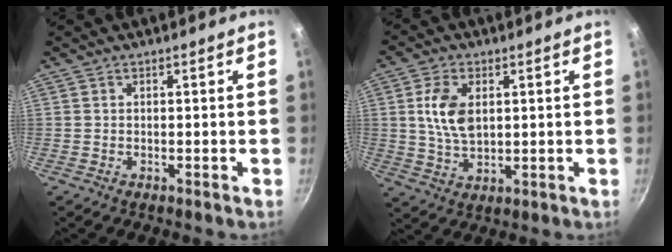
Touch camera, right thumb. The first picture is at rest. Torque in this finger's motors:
{"motor_torque": [0.36, 0.17, 1.11, -0.68, 0.08]}